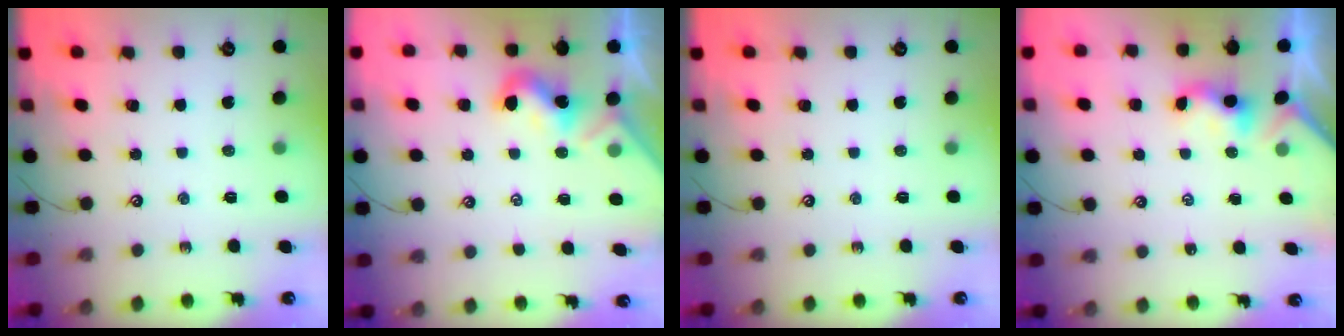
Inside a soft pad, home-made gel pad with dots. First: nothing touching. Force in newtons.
{"total": 2.0, "press": 2.0, "slide": 0.4}
{"total": 0.0}
{"total": 0.5, "press": 0.4, "slide": 0.3}